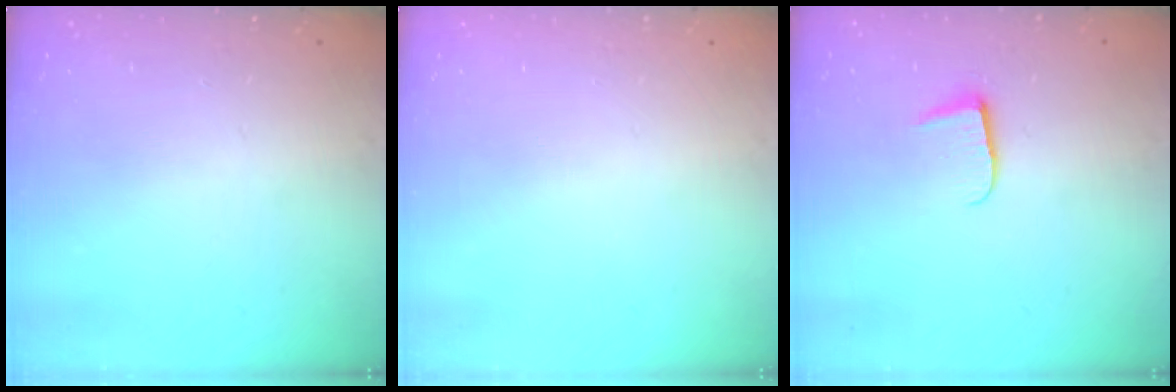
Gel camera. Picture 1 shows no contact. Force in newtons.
{"total": 0.0}
{"total": 5.5, "press": 5.5, "slide": 0.5}